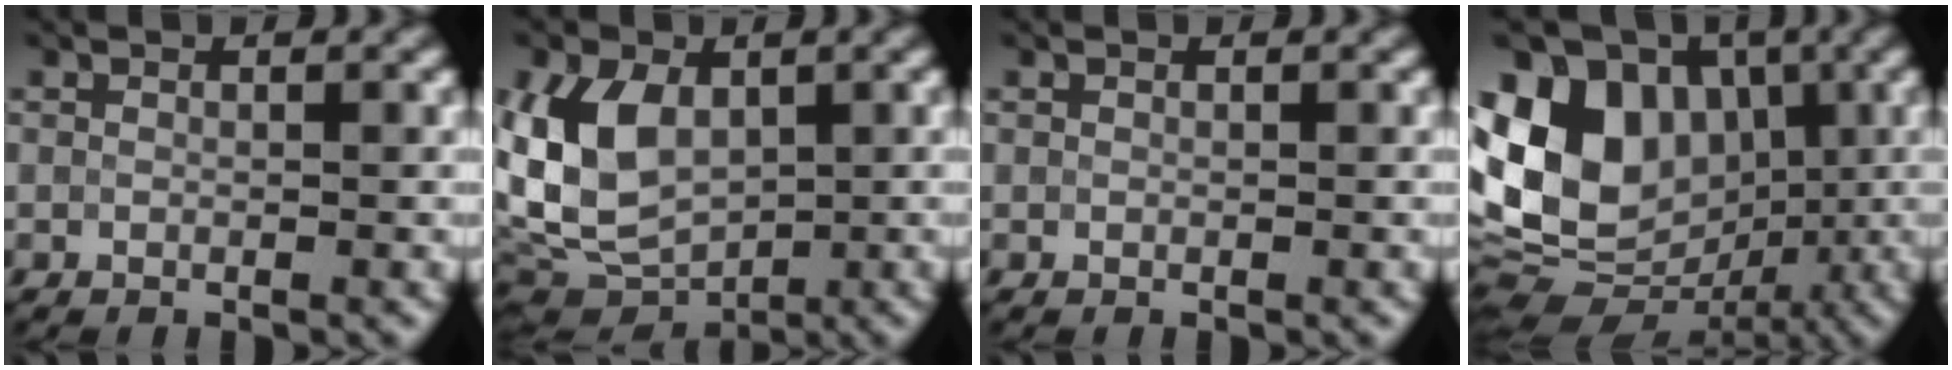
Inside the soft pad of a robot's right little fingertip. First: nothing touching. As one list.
[{"total": 7.5, "force": [1.0, 5.2, 5.3], "torque": [-0.109, -0.002, 0.012]}, {"total": 0.0}, {"total": 12.5, "force": [0.8, 9.7, 7.8], "torque": [-0.157, 0.015, -0.010]}]